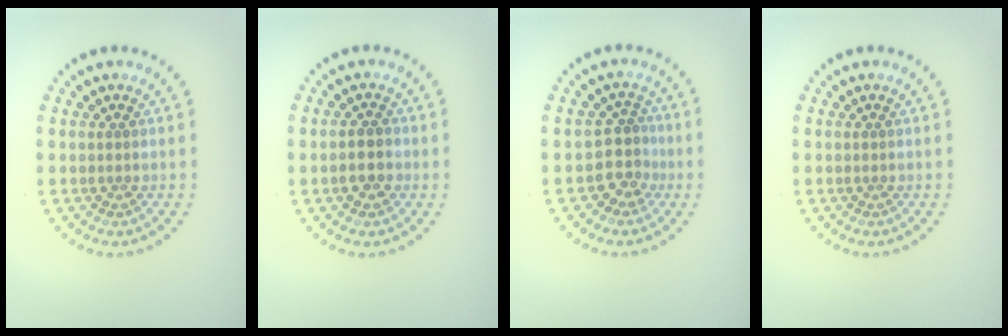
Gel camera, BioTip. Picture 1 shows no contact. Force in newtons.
{"total": 2.3, "press": 2.2, "slide": 0.5}
{"total": 2.7, "press": 2.1, "slide": 1.7}
{"total": 0.0}